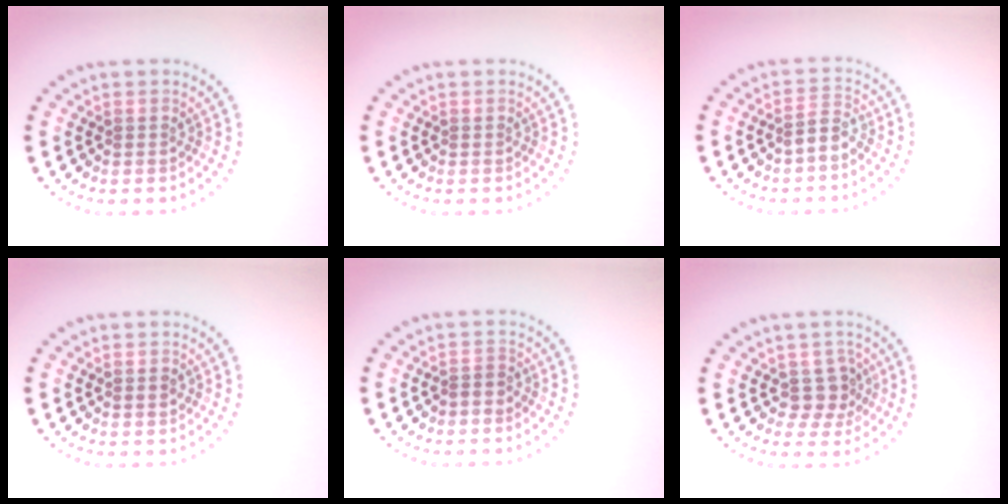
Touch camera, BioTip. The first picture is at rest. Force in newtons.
{"total": 0.0}
{"total": 1.7, "press": 1.4, "slide": 0.9}
{"total": 0.8, "press": 0.8, "slide": 0.1}
{"total": 0.6, "press": 0.5, "slide": 0.4}
{"total": 2.5, "press": 1.9, "slide": 1.6}